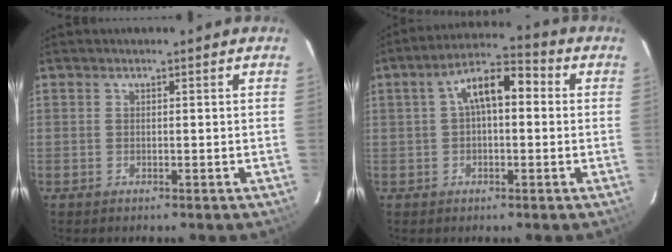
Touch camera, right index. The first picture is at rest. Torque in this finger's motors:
{"motor_torque": [0.61, -0.27, 0.69, 0.14]}